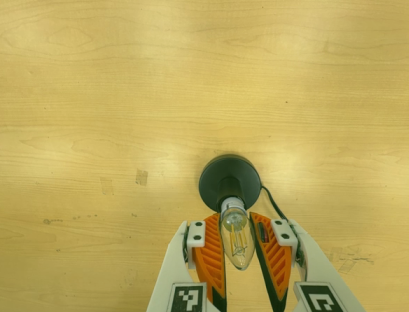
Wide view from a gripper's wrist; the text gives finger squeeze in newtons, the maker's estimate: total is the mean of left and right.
{"total": 12.1, "left": 11.4, "right": 12.9}